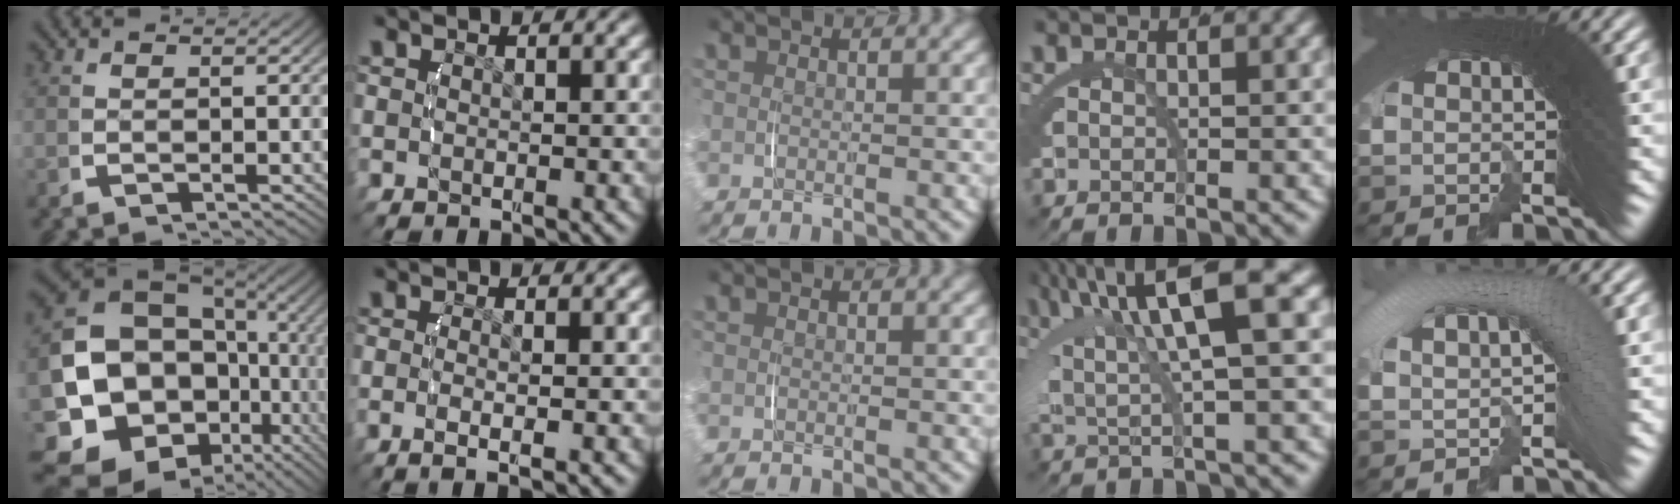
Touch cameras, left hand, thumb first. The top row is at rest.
{"thumb": {"total": 21.4, "force": [-4.0, 16.2, 13.4], "torque": [-0.284, -0.081, -0.046]}, "index": {"total": 2.3, "force": [-1.2, 0.4, 2.0], "torque": [-0.050, -0.011, -0.014]}, "ring": {"total": 7.9, "force": [3.2, 2.1, 6.9], "torque": [-0.116, 0.015, 0.051]}, "little": {"total": 5.2, "force": [0.7, 2.7, 4.4], "torque": [-0.073, 0.019, 0.004]}}